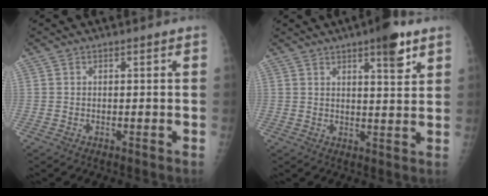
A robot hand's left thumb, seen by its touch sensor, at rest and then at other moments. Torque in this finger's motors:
{"motor_torque": [1.09, 0.03, 1.00, -0.25, 0.01]}